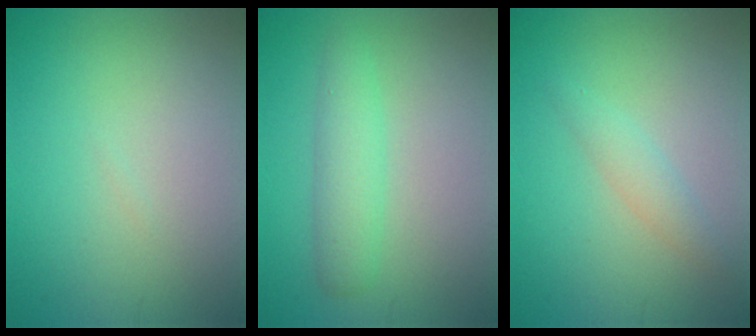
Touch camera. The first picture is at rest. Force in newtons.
{"total": 2.9, "press": 2.9, "slide": 0.1}
{"total": 1.6, "press": 1.6, "slide": 0.2}